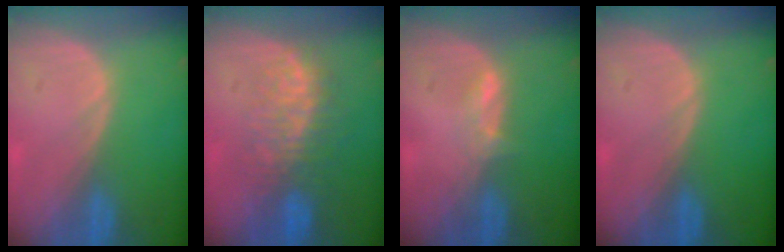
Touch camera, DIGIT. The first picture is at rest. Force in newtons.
{"total": 8.3, "press": 7.6, "slide": 3.4}
{"total": 1.7, "press": 1.7, "slide": 0.6}
{"total": 0.0}